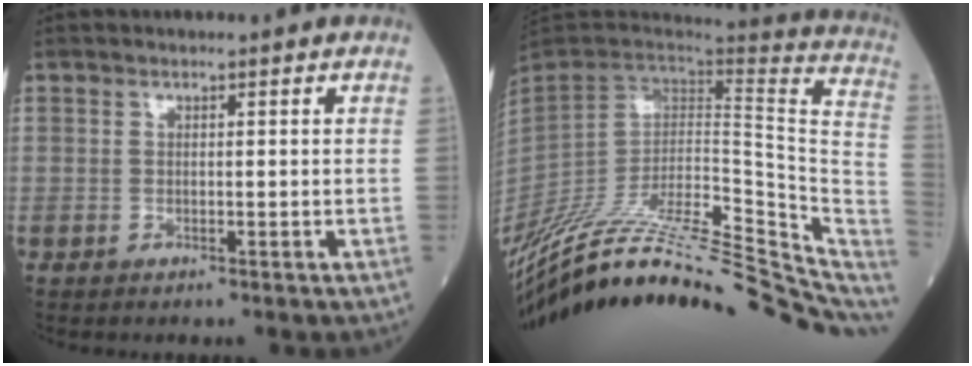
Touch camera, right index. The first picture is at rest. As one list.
[{"total": 35.0, "force": [-29.7, 6.1, 17.6], "torque": [-0.226, -0.036, -0.428]}]